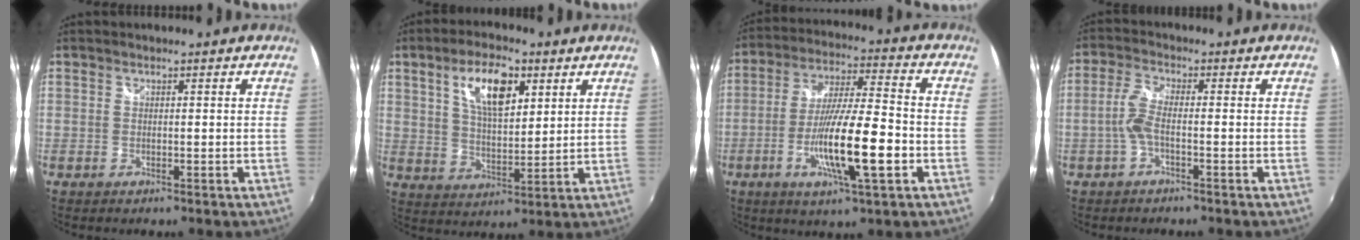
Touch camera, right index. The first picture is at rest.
{"total": 11.0, "force": [5.0, 4.6, 8.6], "torque": [-0.153, 0.014, 0.089]}
{"total": 15.2, "force": [-5.0, 1.9, 14.2], "torque": [-0.269, -0.014, -0.088]}
{"total": 4.0, "force": [-1.5, 0.7, 3.7], "torque": [-0.087, 0.005, -0.031]}